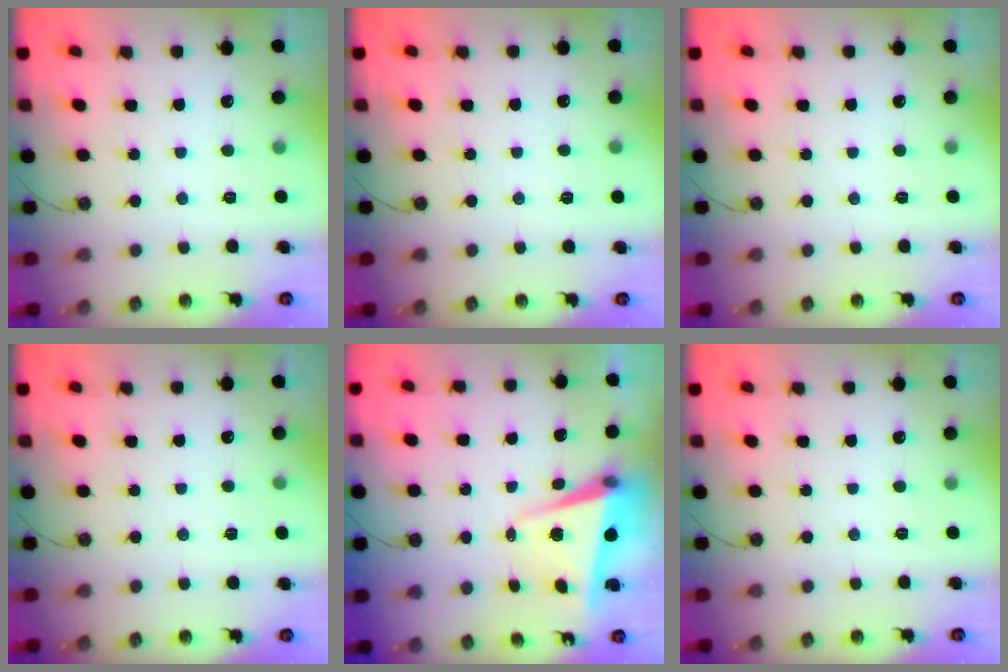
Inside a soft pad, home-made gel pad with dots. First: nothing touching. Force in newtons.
{"total": 2.5, "press": 1.7, "slide": 1.8}
{"total": 0.0}
{"total": 2.2, "press": 1.9, "slide": 1.1}
{"total": 5.5, "press": 5.2, "slide": 1.7}
{"total": 0.0}